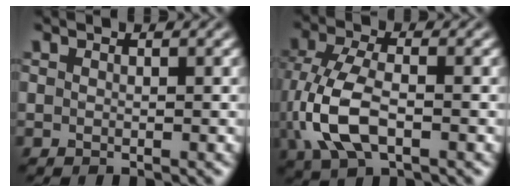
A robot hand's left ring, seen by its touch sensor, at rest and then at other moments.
{"total": 7.0, "force": [-1.6, 3.6, 5.8], "torque": [-0.140, 0.000, -0.035]}